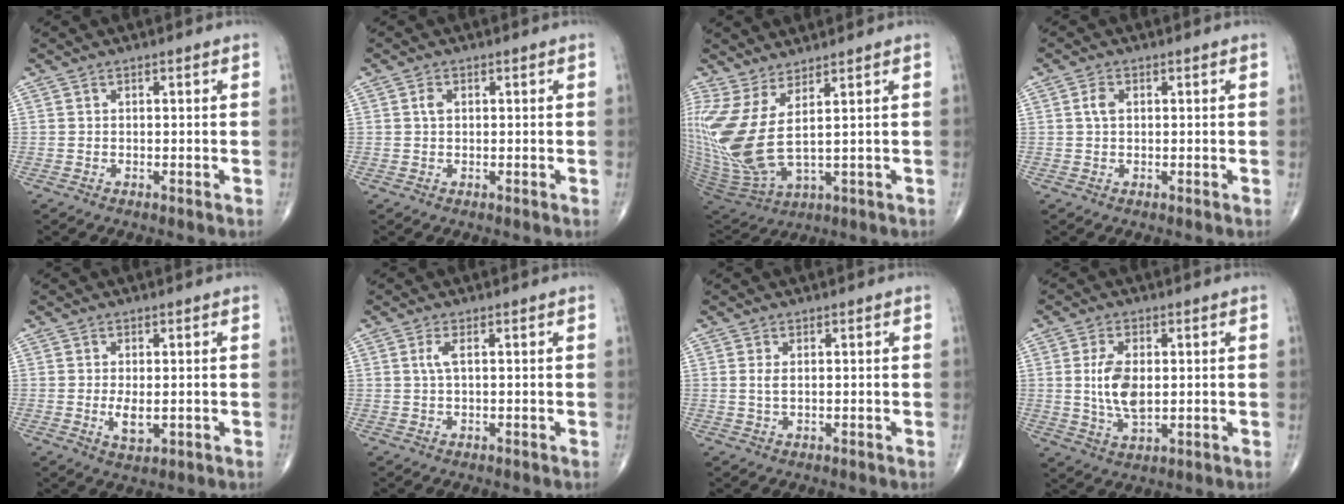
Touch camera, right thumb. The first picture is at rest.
{"total": 1.4, "force": [0.3, 1.0, 1.0], "torque": [-0.019, 0.002, 0.005]}
{"total": 13.6, "force": [3.4, 4.0, 12.6], "torque": [-0.309, -0.035, 0.085]}
{"total": 2.1, "force": [0.4, 1.4, 1.6], "torque": [-0.033, 0.004, 0.007]}
{"total": 3.4, "force": [-0.3, 1.6, 3.0], "torque": [-0.053, -0.008, -0.001]}
{"total": 1.8, "force": [0.4, 0.3, 1.7], "torque": [-0.050, 0.006, 0.012]}
{"total": 1.6, "force": [0.3, 0.6, 1.5], "torque": [-0.036, 0.000, 0.012]}
{"total": 8.0, "force": [0.7, 4.1, 6.9], "torque": [-0.136, -0.010, 0.018]}